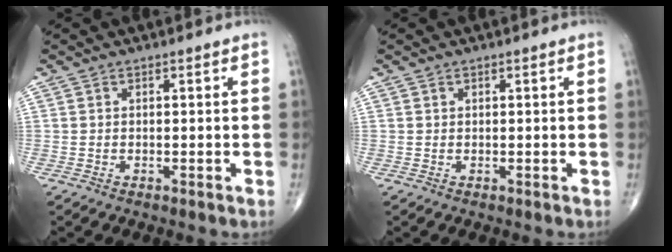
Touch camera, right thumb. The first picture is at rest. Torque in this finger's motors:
{"motor_torque": [-0.28, 0.15, -0.09, -0.15, -0.03]}